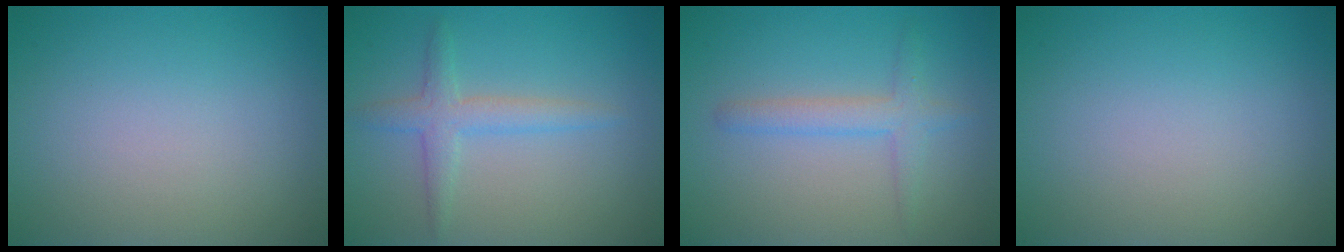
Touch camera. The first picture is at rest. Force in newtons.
{"total": 2.5, "press": 2.5, "slide": 0.0}
{"total": 2.3, "press": 2.3, "slide": 0.0}
{"total": 0.0}